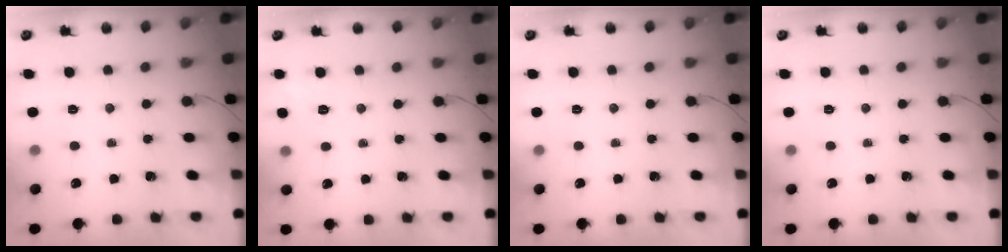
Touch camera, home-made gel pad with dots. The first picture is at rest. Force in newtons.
{"total": 2.4, "press": 1.2, "slide": 2.1}
{"total": 0.0}
{"total": 0.0}